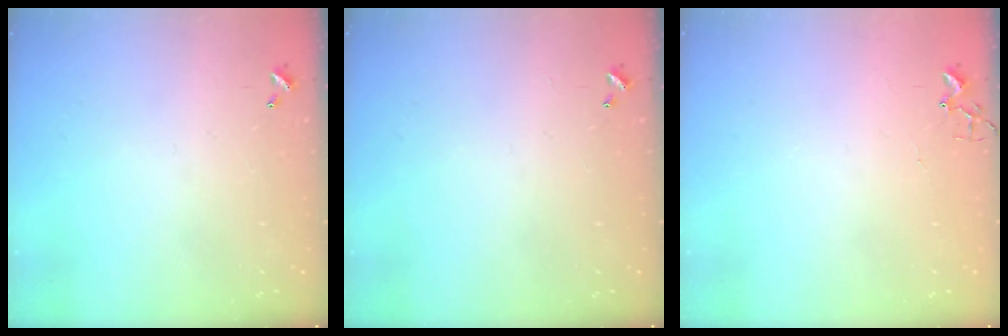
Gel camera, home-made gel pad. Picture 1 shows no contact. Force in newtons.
{"total": 0.0}
{"total": 2.4, "press": 2.4, "slide": 0.3}